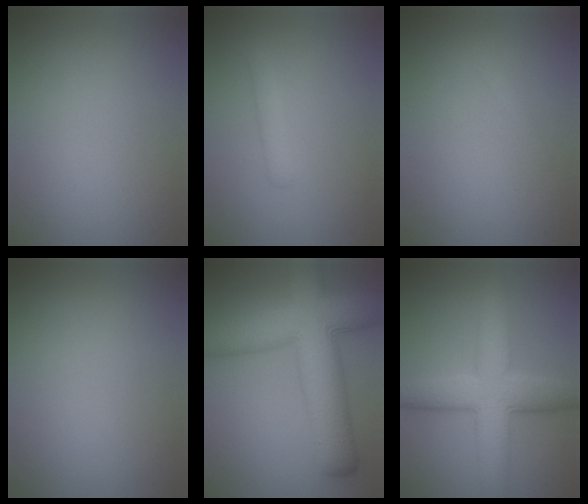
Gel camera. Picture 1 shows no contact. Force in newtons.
{"total": 1.6, "press": 1.6, "slide": 0.0}
{"total": 0.8, "press": 0.8, "slide": 0.0}
{"total": 0.0}
{"total": 11.2, "press": 11.2, "slide": 0.4}
{"total": 7.4, "press": 7.4, "slide": 0.1}